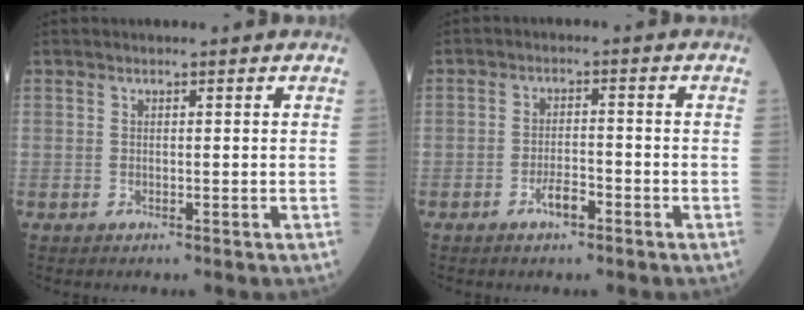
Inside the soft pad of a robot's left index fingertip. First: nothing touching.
{"total": 3.2, "force": [-2.0, 1.0, 2.3], "torque": [-0.043, 0.003, -0.037]}